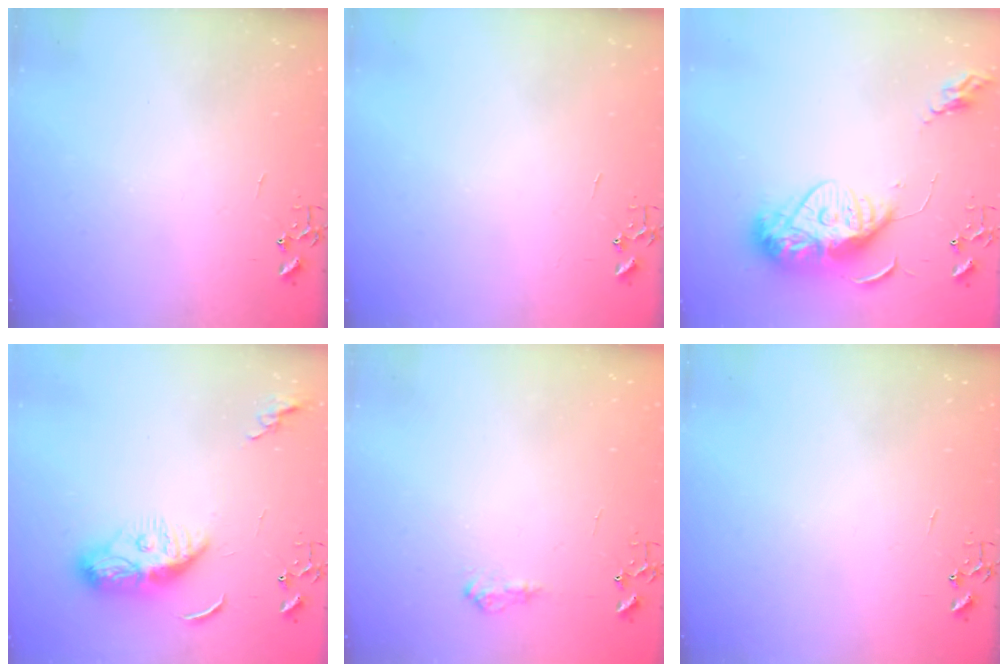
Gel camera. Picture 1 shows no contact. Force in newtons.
{"total": 0.0}
{"total": 15.7, "press": 15.6, "slide": 1.4}
{"total": 9.4, "press": 9.4, "slide": 1.0}
{"total": 8.8, "press": 8.8, "slide": 0.8}
{"total": 0.0}